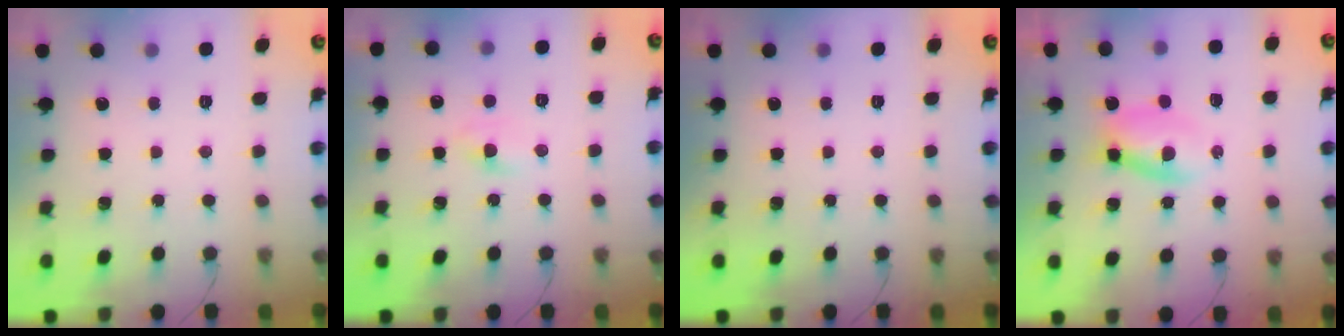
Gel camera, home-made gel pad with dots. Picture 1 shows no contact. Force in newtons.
{"total": 2.0, "press": 1.8, "slide": 0.9}
{"total": 0.0}
{"total": 3.4, "press": 3.1, "slide": 1.2}